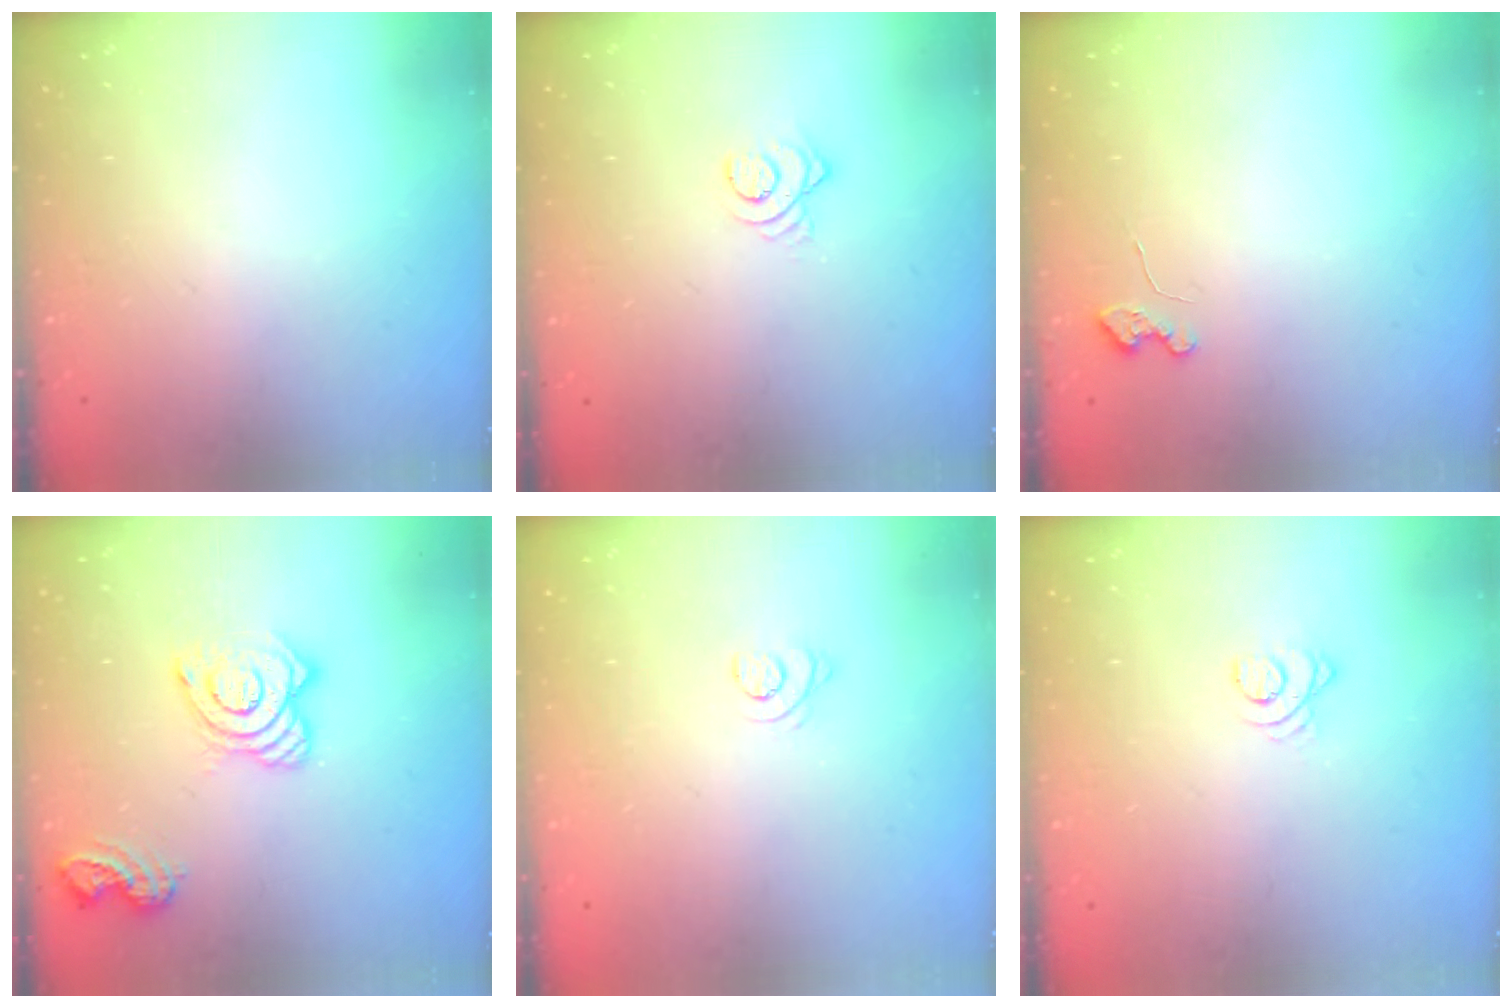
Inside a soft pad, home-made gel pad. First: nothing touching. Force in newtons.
{"total": 3.3, "press": 3.3, "slide": 0.2}
{"total": 3.6, "press": 3.6, "slide": 0.4}
{"total": 13.7, "press": 13.6, "slide": 1.2}
{"total": 3.3, "press": 3.3, "slide": 0.4}
{"total": 2.4, "press": 2.4, "slide": 0.3}